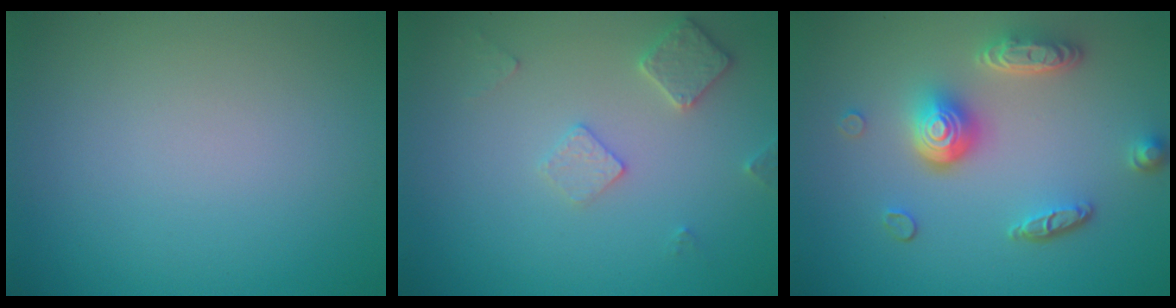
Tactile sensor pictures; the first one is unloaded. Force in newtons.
{"total": 2.5, "press": 2.4, "slide": 0.4}
{"total": 5.2, "press": 3.8, "slide": 3.6}